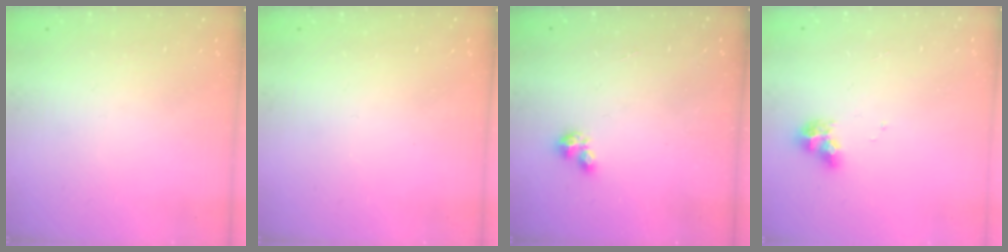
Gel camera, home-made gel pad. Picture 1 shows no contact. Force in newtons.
{"total": 0.0}
{"total": 1.0, "press": 1.0, "slide": 0.1}
{"total": 7.4, "press": 7.4, "slide": 0.5}